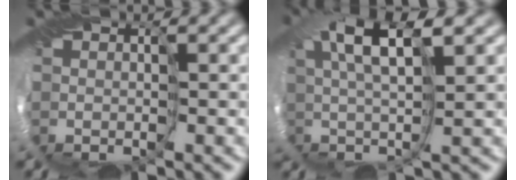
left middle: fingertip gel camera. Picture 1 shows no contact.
{"total": 5.6, "force": [2.0, 1.2, 5.1], "torque": [-0.092, 0.020, 0.028]}